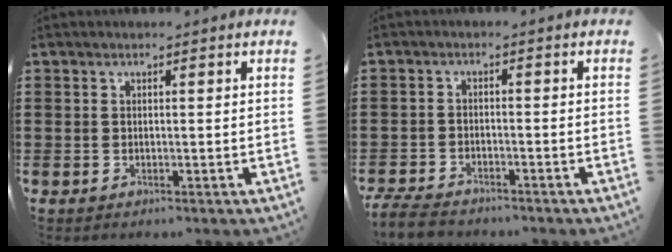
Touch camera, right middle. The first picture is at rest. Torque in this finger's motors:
{"motor_torque": [1.06, 0.65, 0.35, 0.09]}